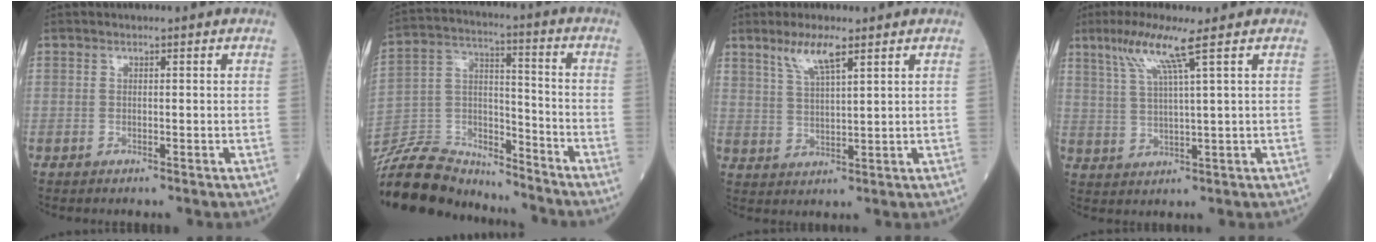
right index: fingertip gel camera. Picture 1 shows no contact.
{"total": 16.6, "force": [-15.9, 4.0, 2.8], "torque": [-0.059, 0.037, -0.276]}
{"total": 5.8, "force": [3.9, 0.8, 4.3], "torque": [-0.089, 0.001, 0.077]}
{"total": 7.0, "force": [3.9, -1.0, 5.7], "torque": [-0.120, 0.005, 0.080]}